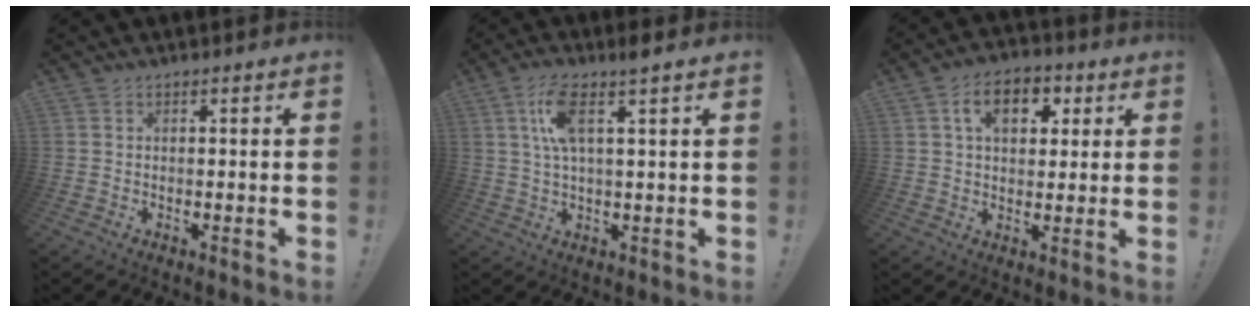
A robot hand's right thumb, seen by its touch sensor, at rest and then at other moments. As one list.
[{"total": 8.6, "force": [3.4, 1.6, 7.7], "torque": [-0.133, -0.006, 0.057]}, {"total": 10.3, "force": [3.5, 6.8, 7.0], "torque": [-0.098, 0.004, 0.061]}]